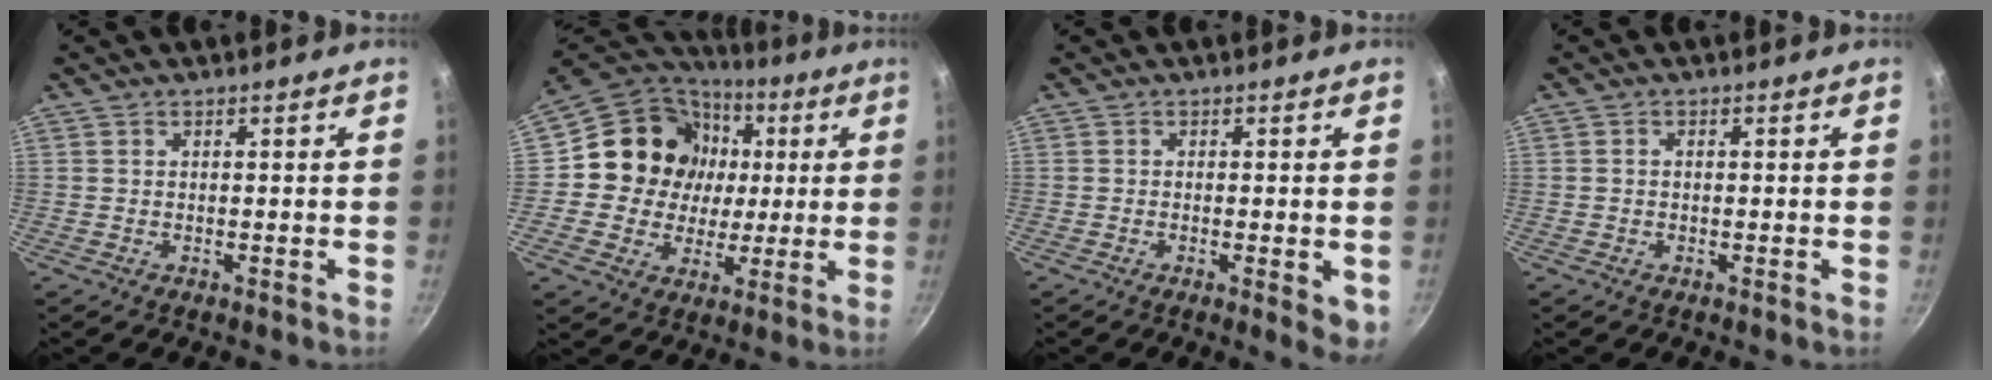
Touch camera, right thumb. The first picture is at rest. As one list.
[{"total": 16.9, "force": [2.5, 15.4, 6.4], "torque": [-0.095, 0.013, 0.037]}, {"total": 4.6, "force": [-1.2, 1.4, 4.2], "torque": [-0.055, -0.009, -0.016]}, {"total": 0.7, "force": [-0.1, 0.6, 0.5], "torque": [-0.008, 0.005, -0.001]}]